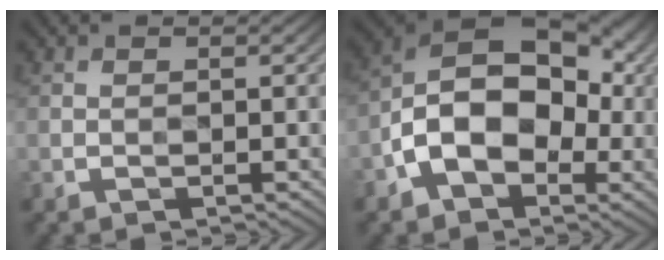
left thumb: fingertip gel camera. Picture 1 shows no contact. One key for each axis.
{"total": 13.7, "fx": -2.7, "fy": 8.9, "fz": 10.0, "tx": -0.150, "ty": 0.013, "tz": -0.062}